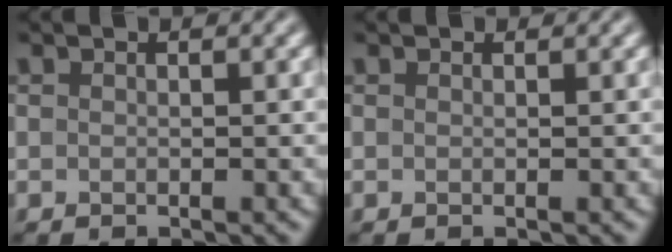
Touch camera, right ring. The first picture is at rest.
{"total": 0.5, "force": [0.5, 0.1, 0.0], "torque": [-0.002, -0.003, 0.006]}